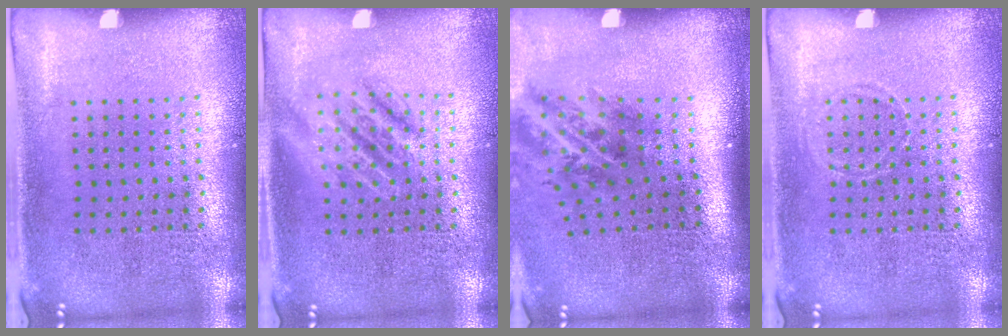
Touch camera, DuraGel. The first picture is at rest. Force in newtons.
{"total": 1.3, "press": 1.3, "slide": 0.1}
{"total": 1.9, "press": 1.3, "slide": 1.5}
{"total": 0.6, "press": 0.6, "slide": 0.0}